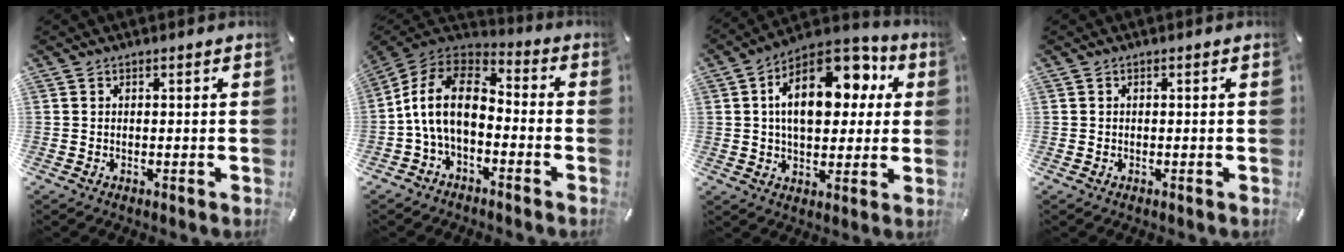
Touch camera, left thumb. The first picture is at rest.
{"total": 13.4, "force": [-2.7, 8.4, 10.2], "torque": [-0.222, 0.022, -0.059]}
{"total": 18.0, "force": [5.8, 10.9, 13.1], "torque": [-0.209, -0.024, 0.096]}
{"total": 0.5, "force": [-0.1, 0.5, 0.2], "torque": [-0.002, 0.003, -0.004]}